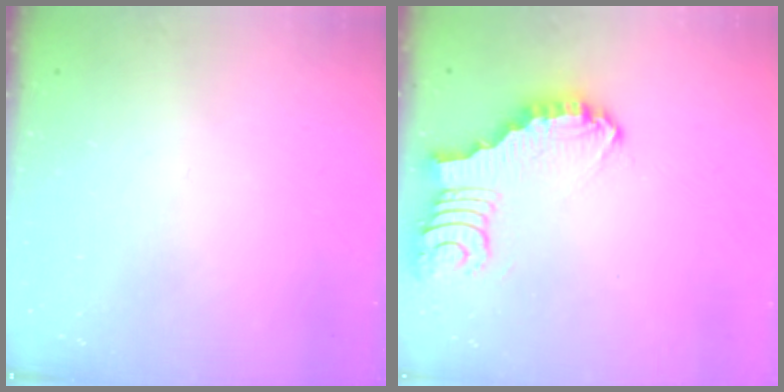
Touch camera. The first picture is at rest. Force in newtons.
{"total": 3.8, "press": 3.8, "slide": 0.1}